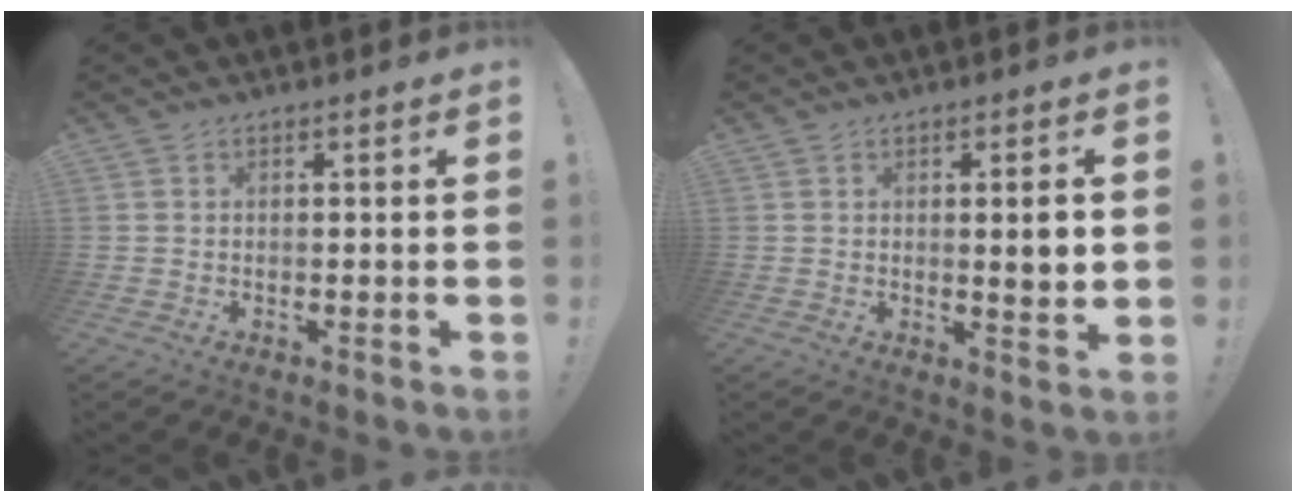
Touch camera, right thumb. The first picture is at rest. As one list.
[{"total": 4.9, "force": [0.5, 0.6, 4.9], "torque": [-0.072, -0.005, 0.001]}]